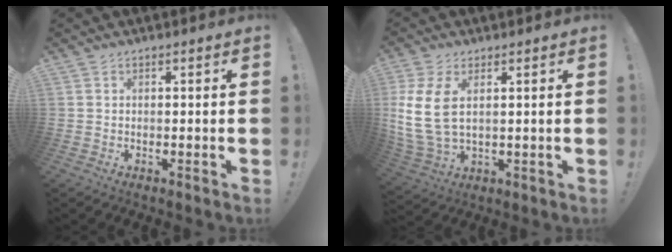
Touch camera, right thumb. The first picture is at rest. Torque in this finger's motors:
{"motor_torque": [1.66, 2.48, 1.11, 0.09, 0.15]}